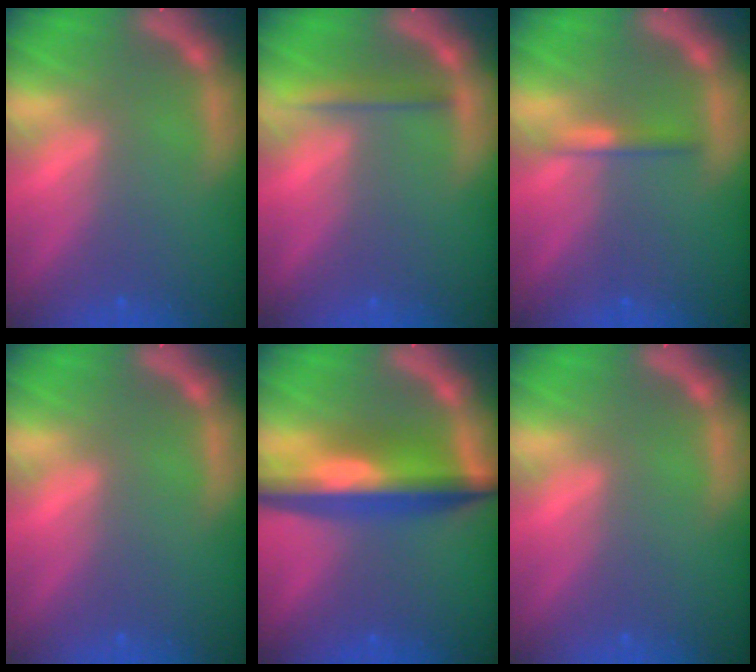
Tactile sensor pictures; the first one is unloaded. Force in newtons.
{"total": 2.0}
{"total": 1.4}
{"total": 0.0}
{"total": 8.1}
{"total": 0.0}